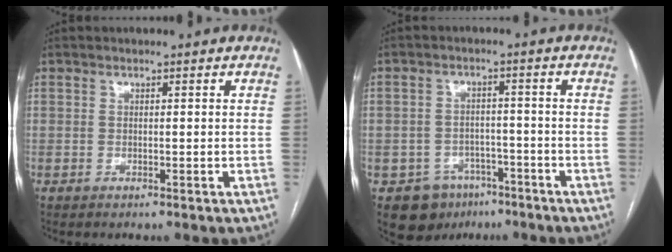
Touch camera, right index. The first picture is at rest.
{"total": 7.3, "force": [-4.4, 5.6, 1.2], "torque": [-0.009, 0.013, -0.059]}